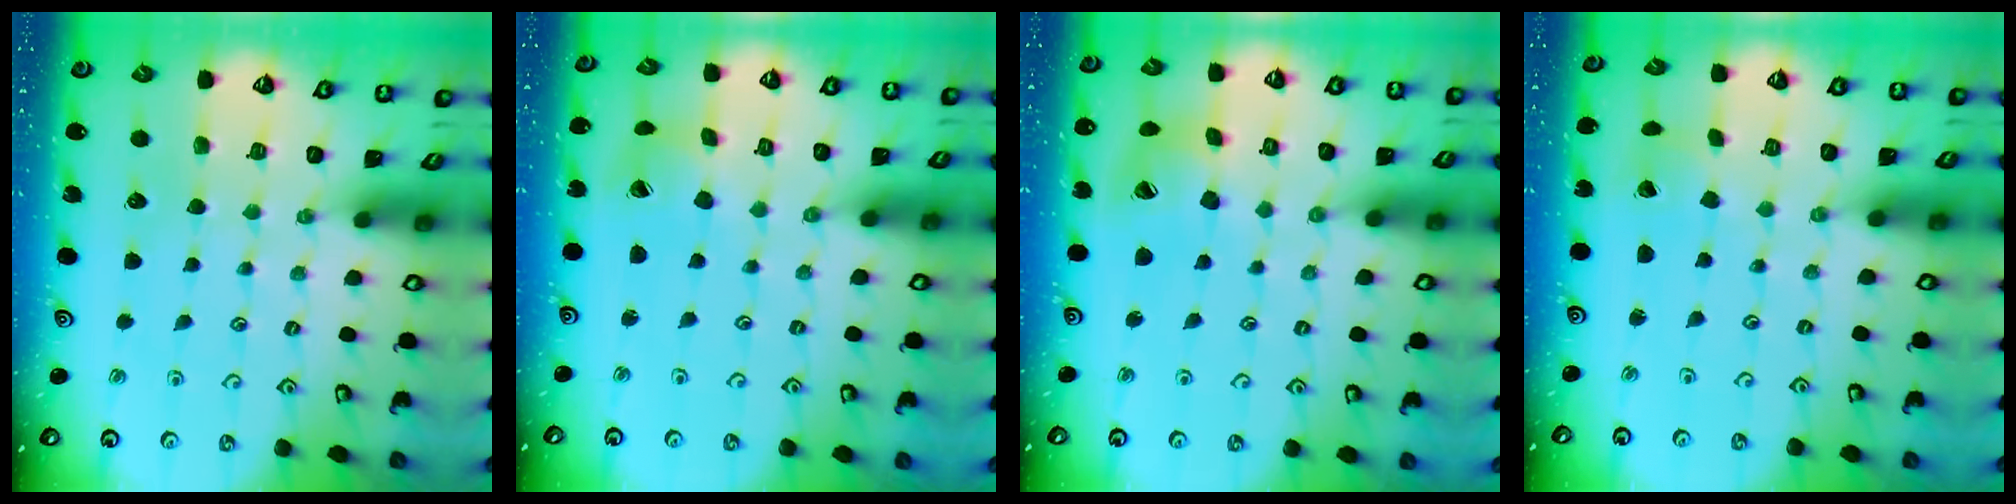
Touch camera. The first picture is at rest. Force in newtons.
{"total": 5.1, "press": 5.1, "slide": 0.7}
{"total": 14.2, "press": 14.1, "slide": 2.0}
{"total": 3.5, "press": 3.5, "slide": 0.4}